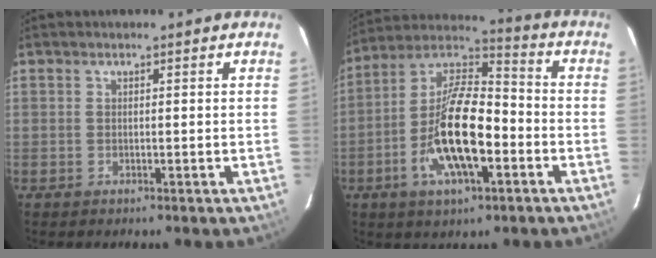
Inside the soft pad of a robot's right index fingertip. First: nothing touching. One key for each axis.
{"total": 16.7, "fx": -5.4, "fy": 6.3, "fz": 14.5, "tx": -0.283, "ty": -0.001, "tz": -0.103}